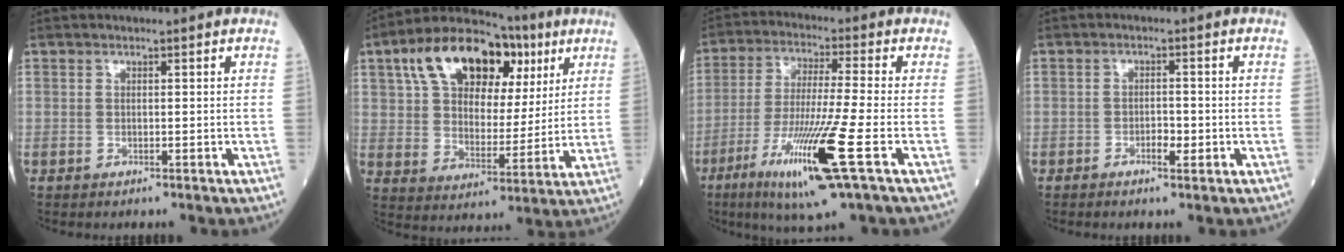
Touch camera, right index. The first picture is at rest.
{"total": 18.0, "force": [8.6, 10.0, 12.3], "torque": [-0.208, 0.038, 0.141]}
{"total": 14.6, "force": [-6.1, -0.4, 13.3], "torque": [-0.267, -0.034, -0.112]}
{"total": 2.7, "force": [-1.0, 1.0, 2.3], "torque": [-0.038, 0.002, -0.013]}